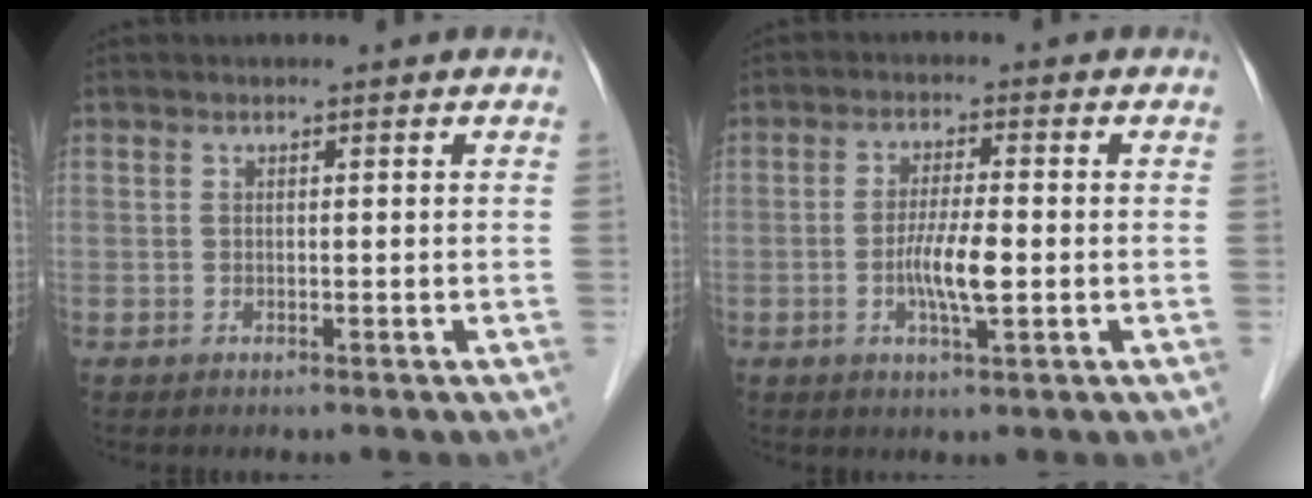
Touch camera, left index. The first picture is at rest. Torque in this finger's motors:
{"motor_torque": [1.02, 0.78, 0.14, 0.05]}